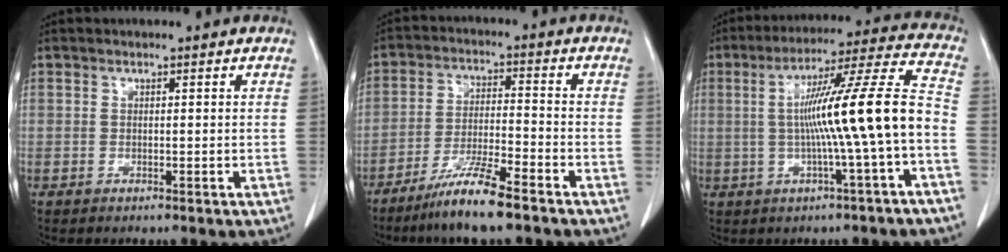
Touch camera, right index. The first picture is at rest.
{"total": 8.9, "force": [-6.5, 0.1, 6.1], "torque": [-0.119, -0.023, -0.124]}
{"total": 14.7, "force": [-1.9, -1.0, 14.5], "torque": [-0.232, 0.021, -0.032]}